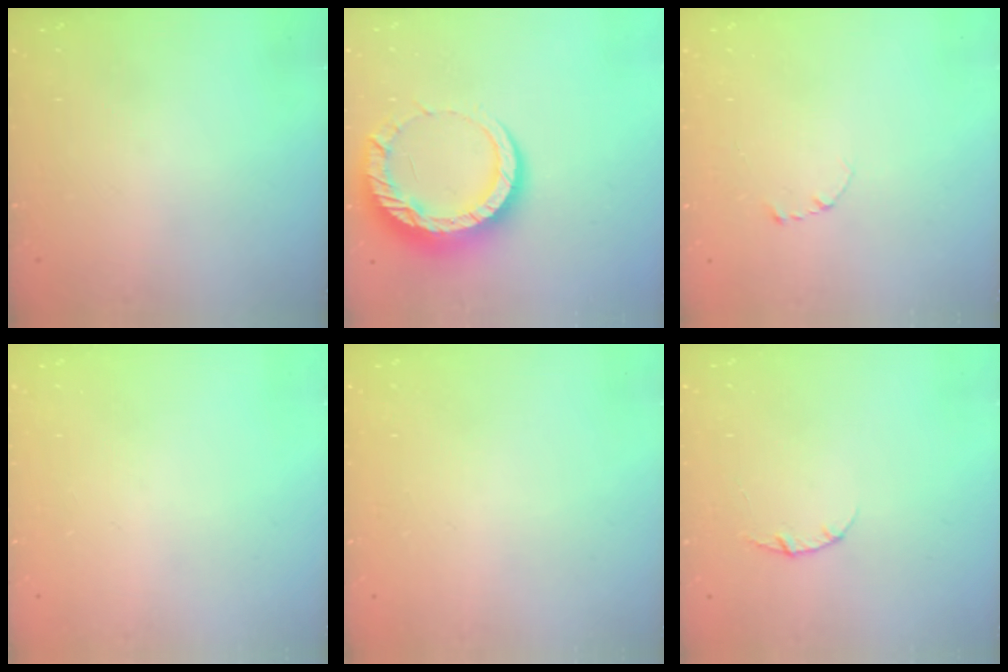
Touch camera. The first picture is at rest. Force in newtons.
{"total": 14.0, "press": 14.0, "slide": 1.2}
{"total": 2.3, "press": 2.3, "slide": 0.2}
{"total": 0.0}
{"total": 2.6, "press": 2.6, "slide": 0.2}
{"total": 2.8, "press": 2.8, "slide": 0.4}